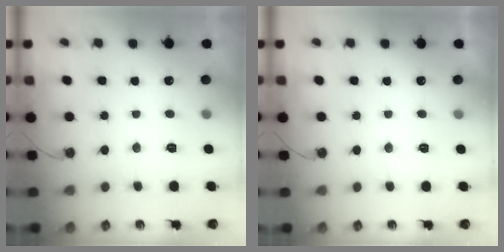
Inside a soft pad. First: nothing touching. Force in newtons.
{"total": 2.2, "press": 2.2, "slide": 0.4}